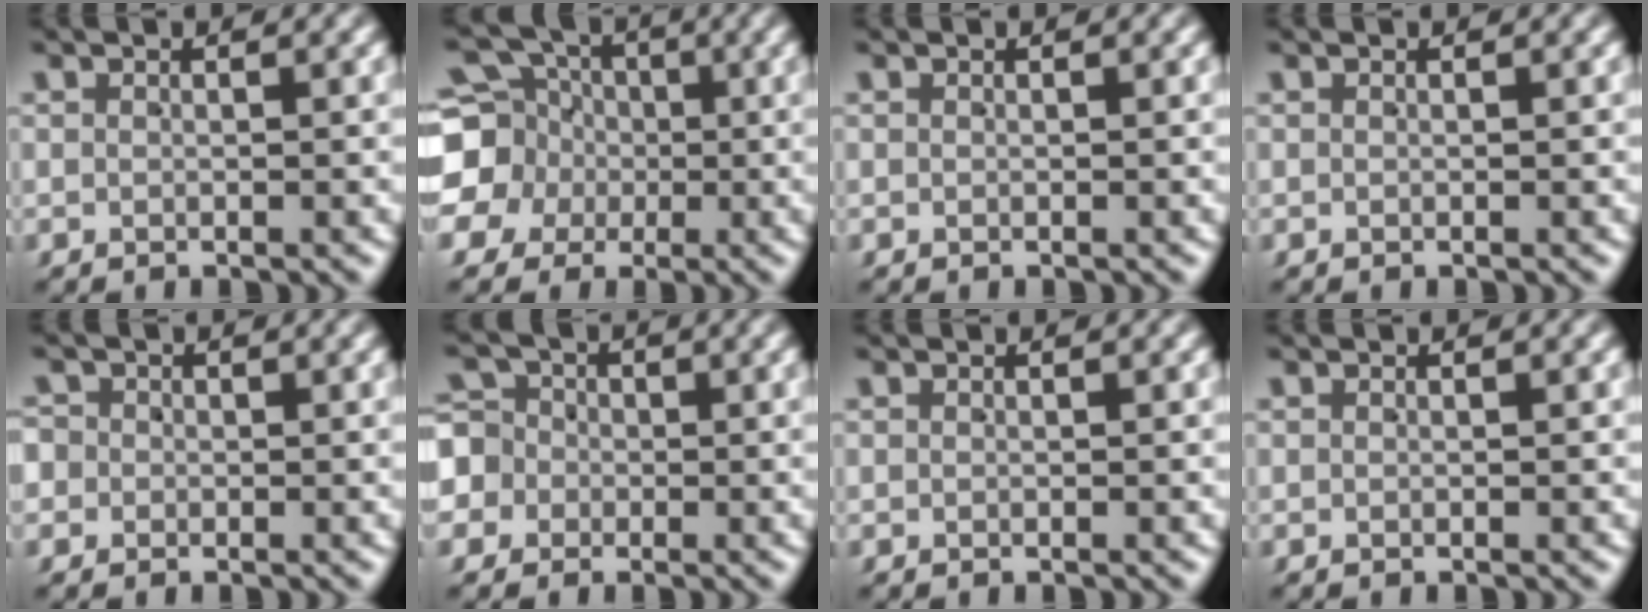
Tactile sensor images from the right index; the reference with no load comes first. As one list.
[{"total": 12.0, "force": [0.3, 11.2, 4.3], "torque": [-0.101, -0.026, -0.005]}, {"total": 0.0}, {"total": 0.0}, {"total": 3.2, "force": [-0.2, 3.1, 0.4], "torque": [-0.012, 0.002, -0.013]}, {"total": 8.0, "force": [-0.2, 7.6, 2.4], "torque": [-0.066, -0.010, -0.013]}, {"total": 0.0}, {"total": 0.0}]